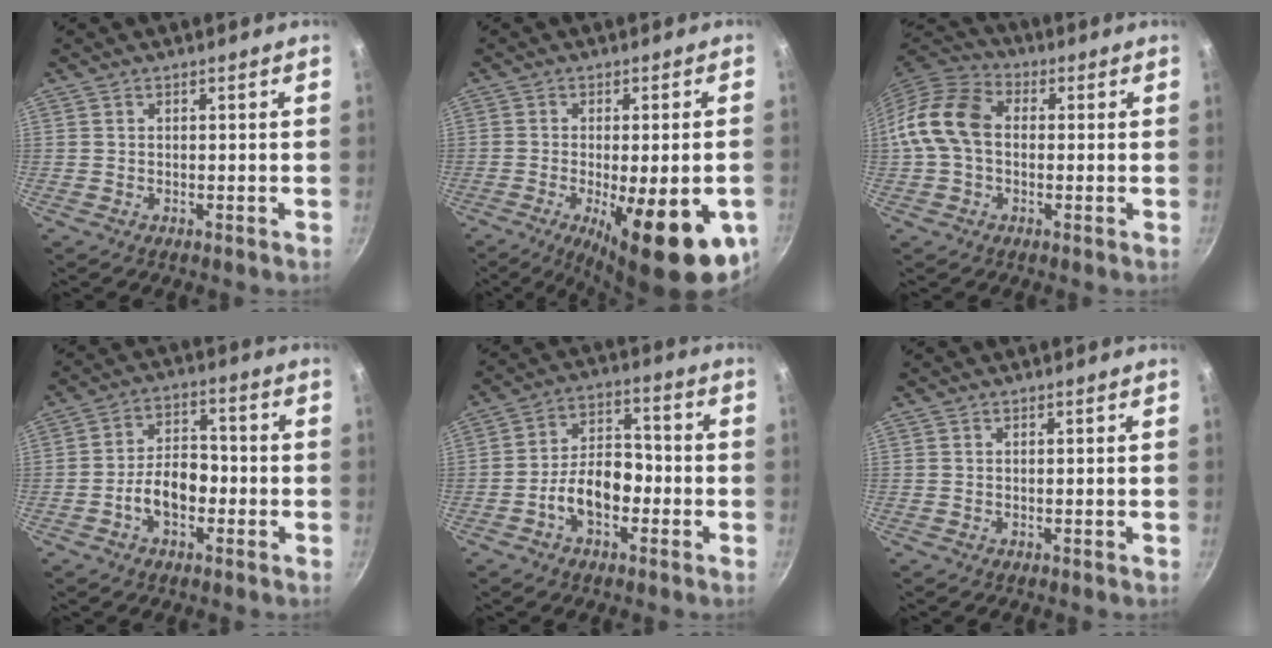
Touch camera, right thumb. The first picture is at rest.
{"total": 19.3, "force": [-6.7, 5.9, 17.1], "torque": [-0.211, -0.009, -0.084]}
{"total": 11.8, "force": [0.2, 8.5, 8.2], "torque": [-0.137, 0.030, -0.016]}
{"total": 8.4, "force": [-2.7, 5.3, 6.0], "torque": [-0.075, 0.036, -0.050]}
{"total": 12.0, "force": [-4.2, 7.3, 8.5], "torque": [-0.105, 0.055, -0.079]}
{"total": 0.0}